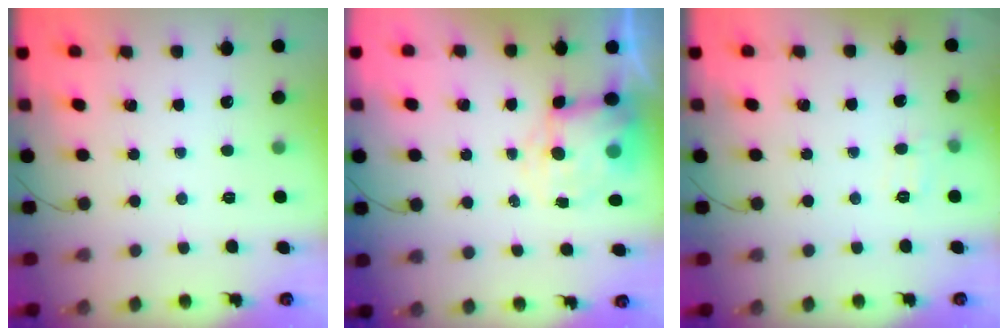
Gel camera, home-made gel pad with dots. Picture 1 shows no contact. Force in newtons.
{"total": 8.3, "press": 8.0, "slide": 1.9}
{"total": 3.8, "press": 3.6, "slide": 1.2}